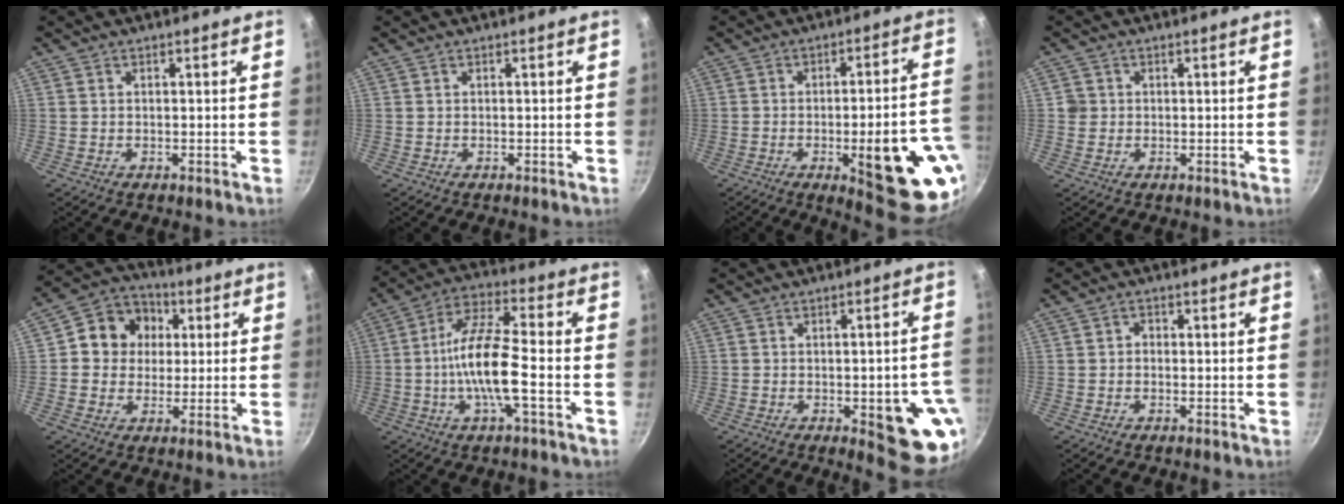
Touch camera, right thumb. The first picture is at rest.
{"total": 0.0}
{"total": 21.1, "force": [-6.5, 6.2, 19.1], "torque": [-0.200, 0.017, -0.076]}
{"total": 1.8, "force": [0.0, 1.7, 0.4], "torque": [0.002, 0.008, -0.001]}
{"total": 11.0, "force": [1.9, 9.9, 4.6], "torque": [-0.047, 0.014, 0.013]}
{"total": 13.0, "force": [-2.7, 3.4, 12.3], "torque": [-0.235, 0.032, -0.064]}
{"total": 13.4, "force": [-3.8, 4.8, 12.0], "torque": [-0.100, 0.012, -0.043]}
{"total": 1.5, "force": [-0.3, 1.3, 0.7], "torque": [-0.008, 0.007, -0.009]}